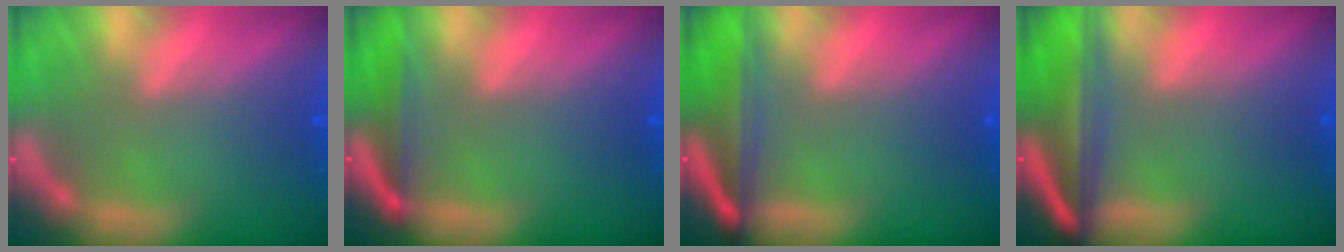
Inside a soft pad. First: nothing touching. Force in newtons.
{"total": 3.4}
{"total": 7.1}
{"total": 9.6}